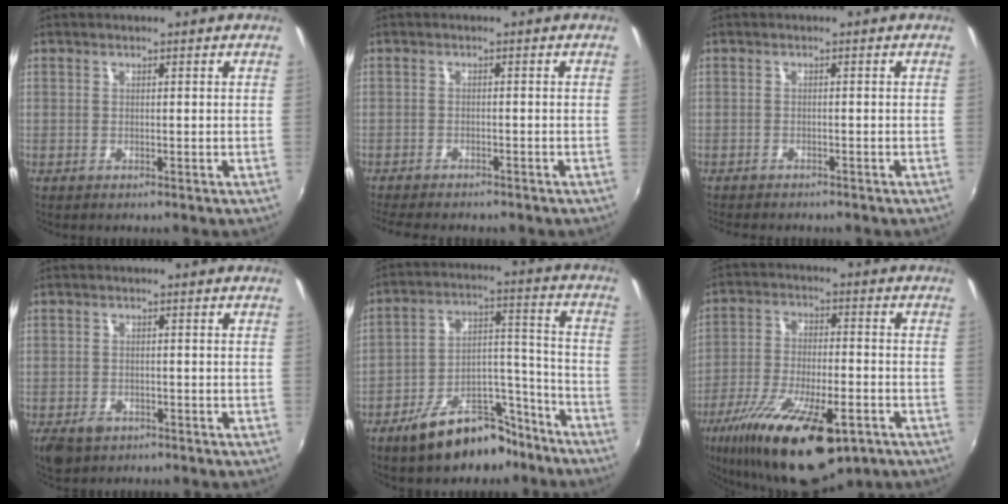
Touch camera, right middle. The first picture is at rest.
{"total": 8.2, "force": [-7.1, 2.0, 3.5], "torque": [-0.086, -0.021, -0.110]}
{"total": 4.5, "force": [-4.0, 1.1, 1.8], "torque": [-0.043, -0.015, -0.060]}
{"total": 4.9, "force": [-3.0, 3.2, 2.3], "torque": [-0.058, -0.012, -0.048]}
{"total": 15.7, "force": [-11.8, 7.1, 7.6], "torque": [-0.128, 0.045, -0.166]}
{"total": 21.2, "force": [-13.1, 7.0, 15.1], "torque": [-0.289, -0.053, -0.216]}